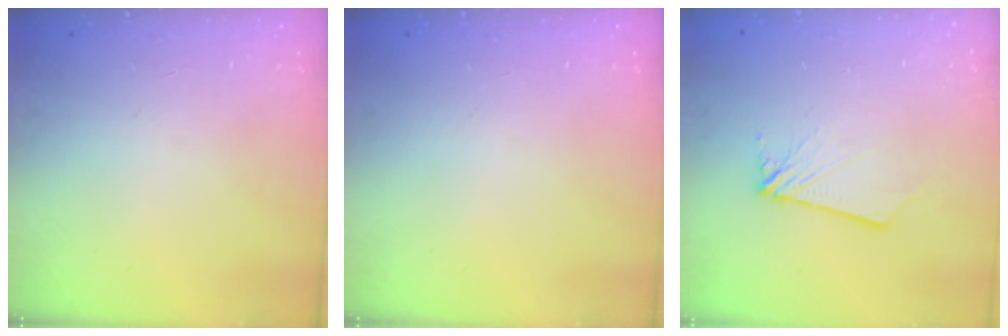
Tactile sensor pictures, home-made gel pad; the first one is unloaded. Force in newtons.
{"total": 0.0}
{"total": 2.8, "press": 2.8, "slide": 0.3}